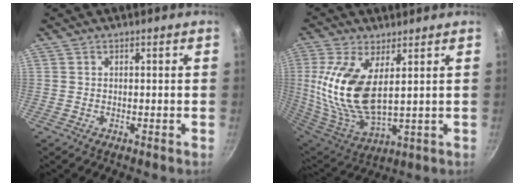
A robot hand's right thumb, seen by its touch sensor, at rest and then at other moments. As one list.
[{"total": 16.4, "force": [3.8, 7.3, 14.2], "torque": [-0.292, -0.030, 0.082]}]